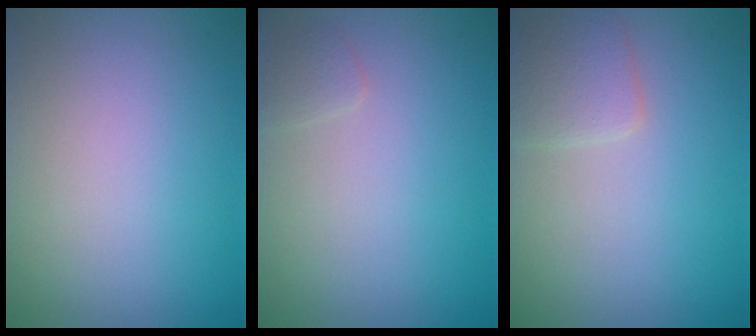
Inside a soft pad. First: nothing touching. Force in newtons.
{"total": 0.8, "press": 0.8, "slide": 0.0}
{"total": 1.9, "press": 1.9, "slide": 0.1}